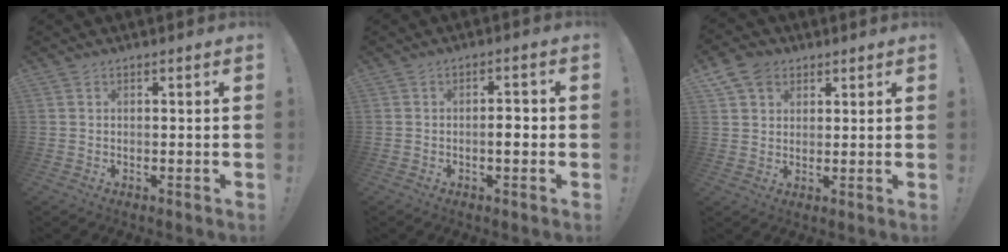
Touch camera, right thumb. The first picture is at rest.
{"total": 3.6, "force": [-0.9, 1.1, 3.3], "torque": [-0.043, 0.002, -0.021]}
{"total": 7.2, "force": [3.9, 5.4, 2.7], "torque": [-0.047, -0.014, 0.078]}